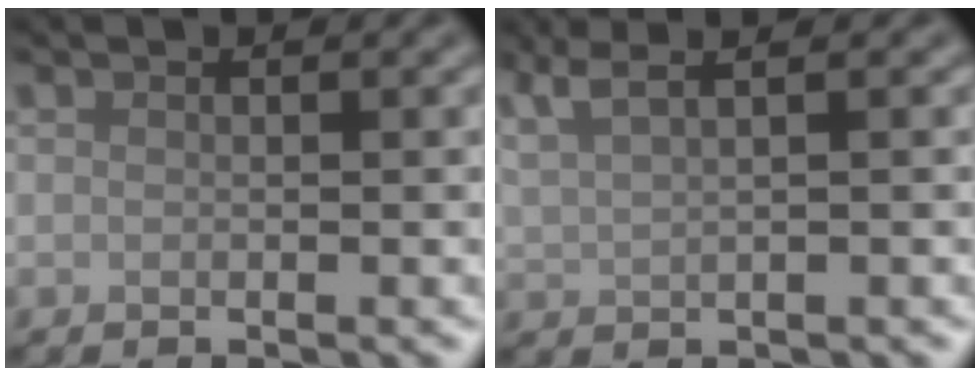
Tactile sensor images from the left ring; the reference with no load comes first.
{"total": 4.7, "force": [3.2, 1.6, 3.0], "torque": [-0.054, 0.032, 0.035]}